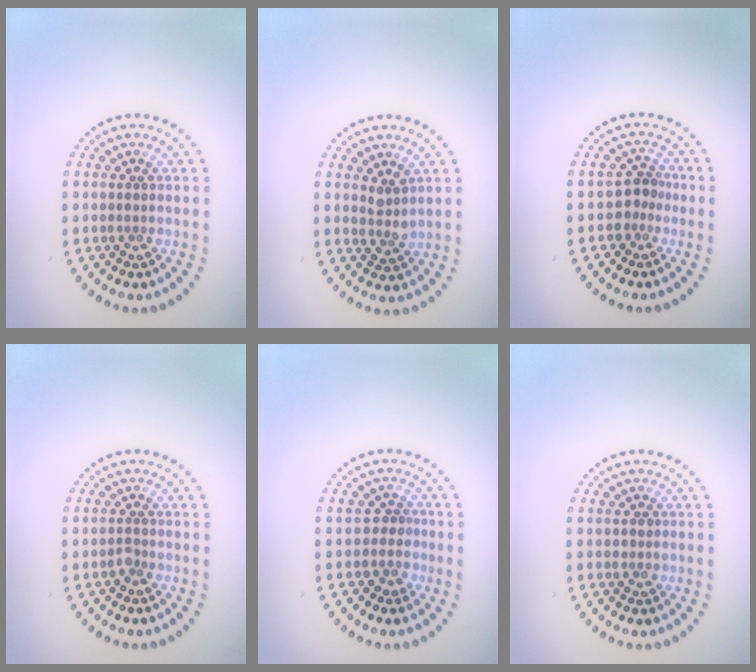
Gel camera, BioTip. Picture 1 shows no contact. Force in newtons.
{"total": 1.8, "press": 1.3, "slide": 1.2}
{"total": 2.2, "press": 1.7, "slide": 1.4}
{"total": 0.7, "press": 0.6, "slide": 0.5}
{"total": 1.9, "press": 1.5, "slide": 1.2}
{"total": 0.8, "press": 0.8, "slide": 0.2}